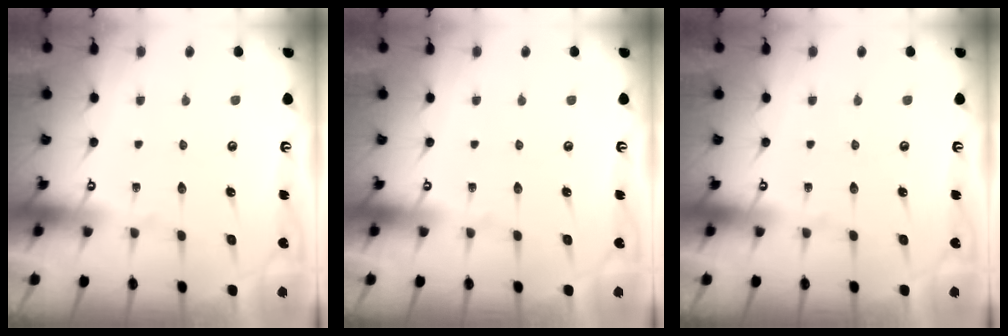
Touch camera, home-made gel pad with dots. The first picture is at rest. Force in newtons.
{"total": 0.0}
{"total": 0.0}